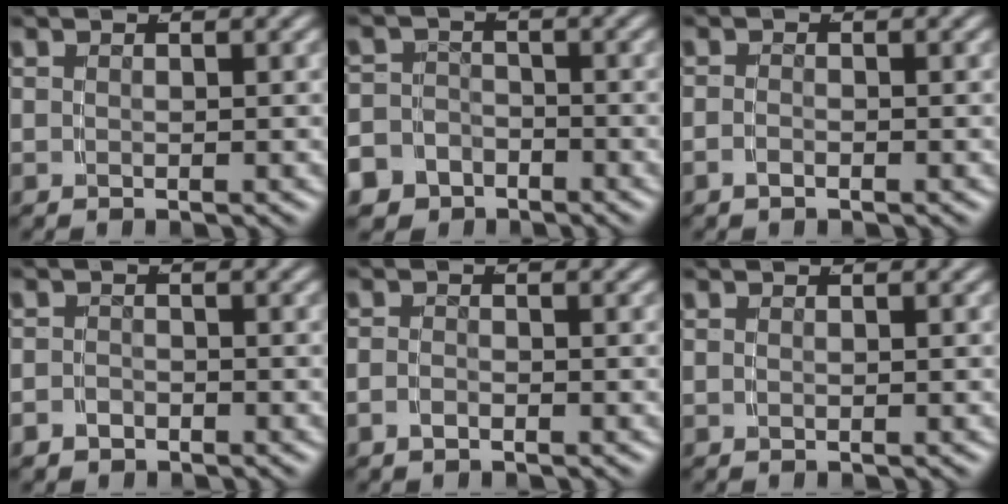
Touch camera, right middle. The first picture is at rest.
{"total": 7.3, "force": [-4.0, 5.8, 1.6], "torque": [-0.037, -0.027, -0.072]}
{"total": 0.9, "force": [-0.8, -0.1, 0.4], "torque": [-0.009, -0.005, -0.013]}
{"total": 1.7, "force": [-1.5, 0.9, 0.1], "torque": [-0.007, -0.015, -0.020]}
{"total": 1.1, "force": [-1.0, 0.2, 0.4], "torque": [-0.010, -0.007, -0.014]}
{"total": 0.0}